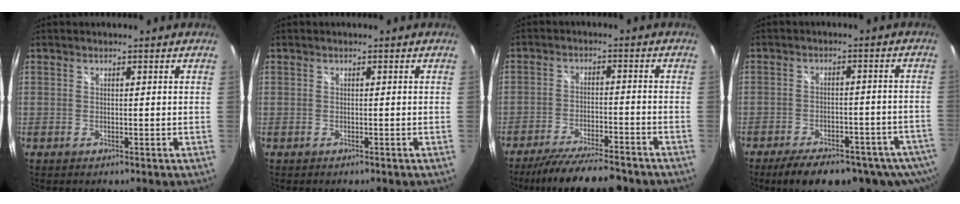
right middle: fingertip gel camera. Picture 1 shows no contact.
{"total": 0.0}
{"total": 13.4, "force": [-11.6, 2.4, 6.4], "torque": [-0.130, -0.016, -0.181]}
{"total": 17.2, "force": [-12.5, 6.2, 10.1], "torque": [-0.179, -0.035, -0.160]}